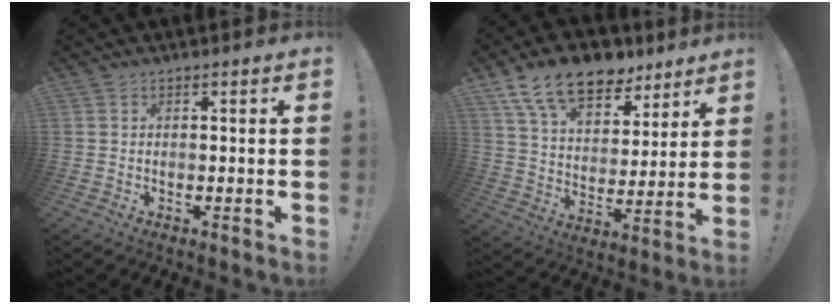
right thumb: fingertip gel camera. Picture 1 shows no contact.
{"total": 16.7, "force": [11.1, 9.2, 8.4], "torque": [-0.147, -0.067, 0.204]}